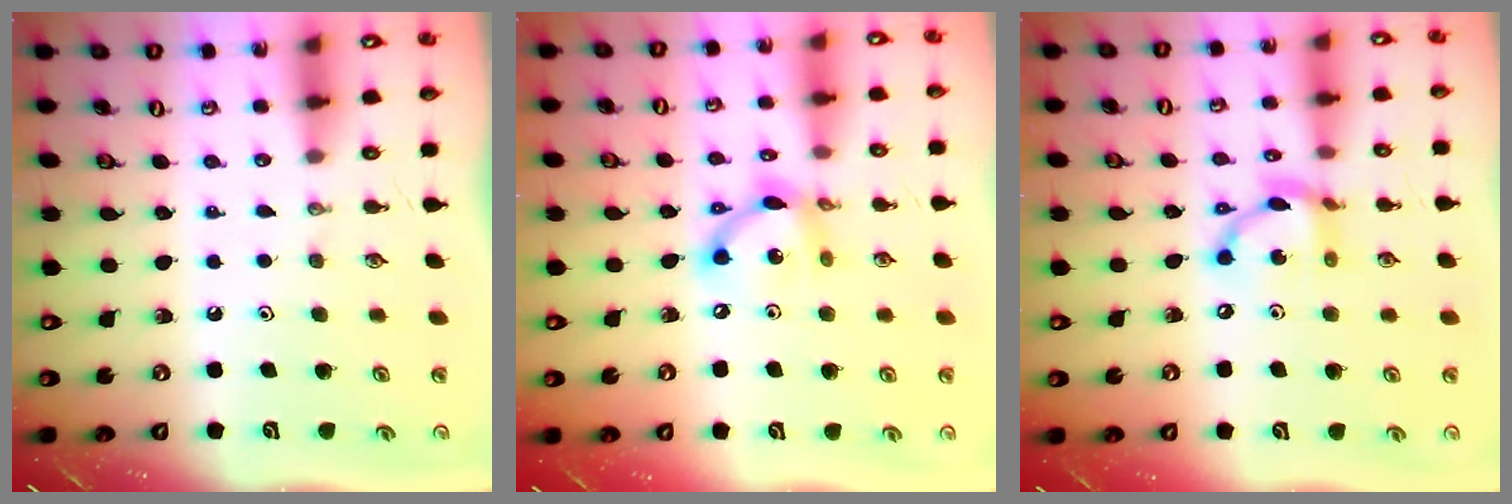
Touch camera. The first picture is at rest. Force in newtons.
{"total": 11.4, "press": 11.3, "slide": 1.0}
{"total": 12.0, "press": 12.0, "slide": 0.9}